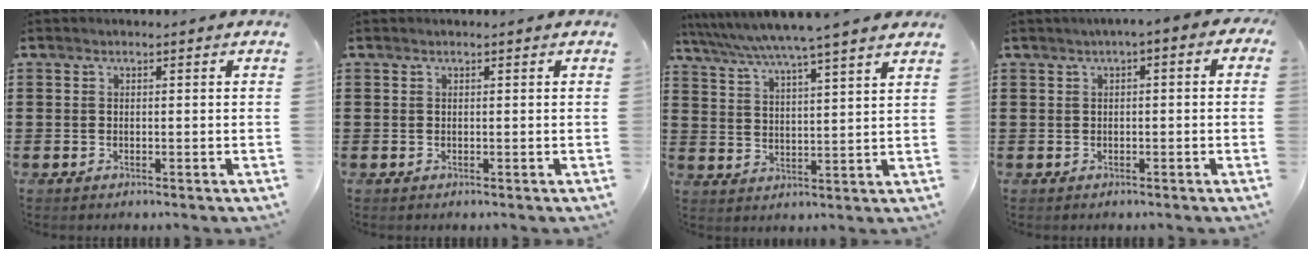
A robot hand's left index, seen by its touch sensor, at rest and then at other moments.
{"total": 0.0}
{"total": 6.0, "force": [5.3, -1.1, 2.6], "torque": [-0.074, -0.035, 0.087]}
{"total": 1.6, "force": [-0.5, 0.5, 1.4], "torque": [-0.026, 0.001, -0.012]}